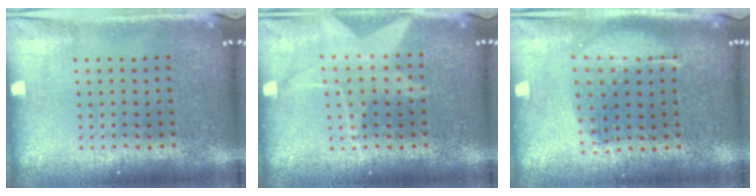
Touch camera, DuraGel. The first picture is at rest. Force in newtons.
{"total": 1.5, "press": 1.3, "slide": 0.6}
{"total": 1.3, "press": 1.3, "slide": 0.4}